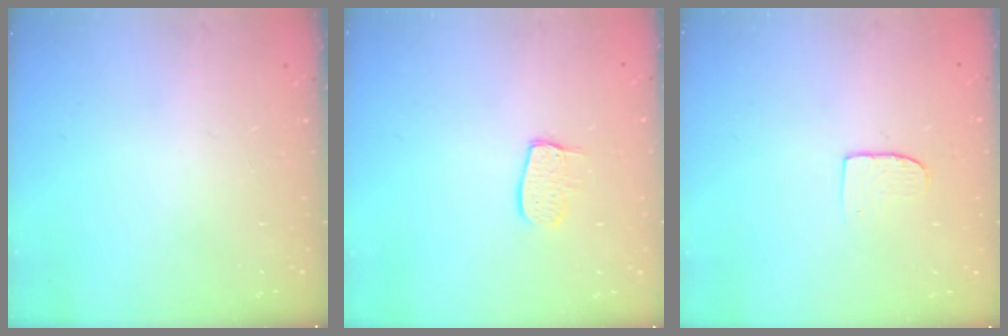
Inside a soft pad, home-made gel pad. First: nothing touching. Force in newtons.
{"total": 7.5, "press": 7.5, "slide": 0.6}
{"total": 5.1, "press": 5.1, "slide": 0.4}